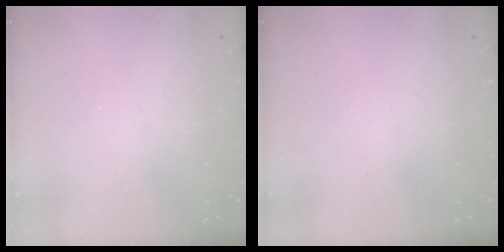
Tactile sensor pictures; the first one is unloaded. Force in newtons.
{"total": 0.0}